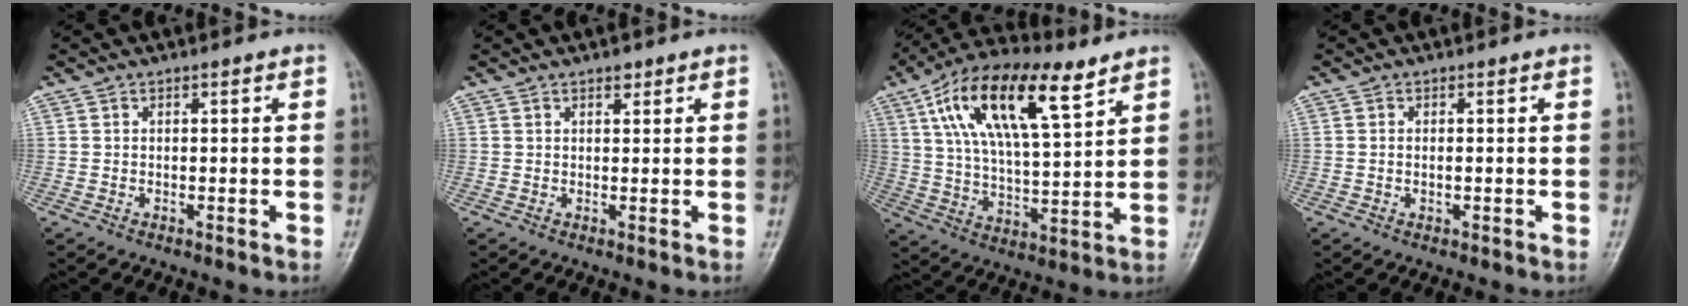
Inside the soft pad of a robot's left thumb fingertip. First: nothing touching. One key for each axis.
{"total": 1.3, "fx": 0.9, "fy": 0.8, "fz": 0.6, "tx": -0.001, "ty": -0.004, "tz": 0.011}
{"total": 19.6, "fx": 9.4, "fy": 7.3, "fz": 15.5, "tx": -0.262, "ty": -0.012, "tz": 0.166}
{"total": 1.3, "fx": -0.2, "fy": 0.6, "fz": 1.1, "tx": -0.027, "ty": 0.007, "tz": -0.002}